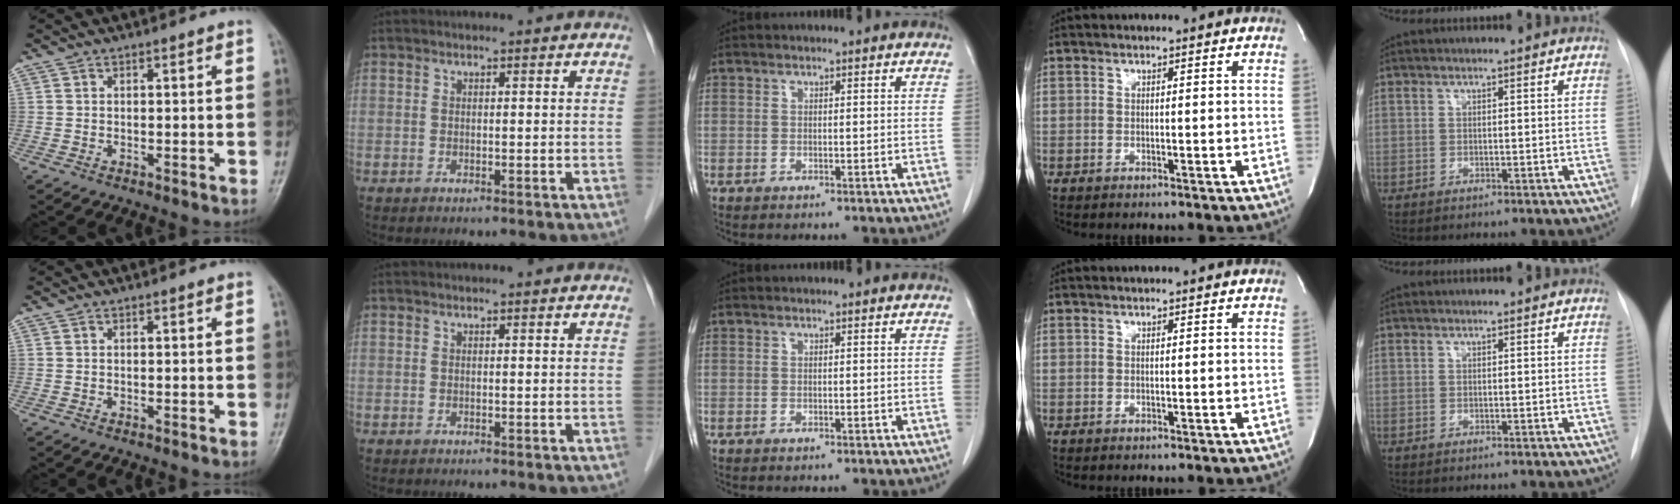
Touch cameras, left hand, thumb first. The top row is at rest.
{}